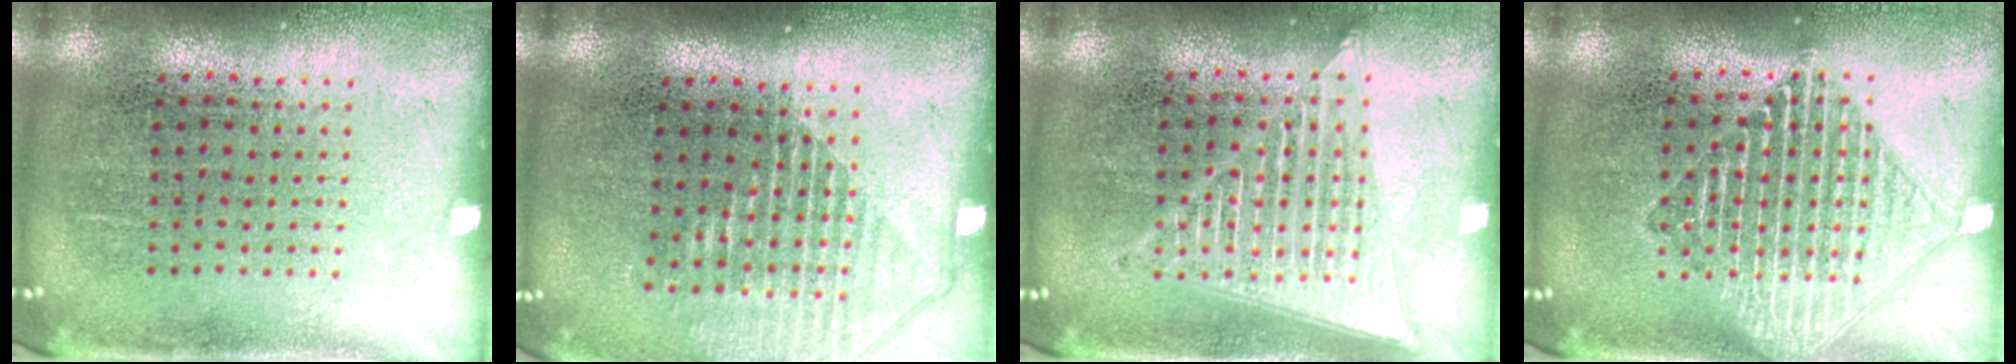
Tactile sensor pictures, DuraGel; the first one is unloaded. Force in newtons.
{"total": 1.3, "press": 1.2, "slide": 0.6}
{"total": 1.9, "press": 1.9, "slide": 0.1}
{"total": 1.8, "press": 1.8, "slide": 0.2}